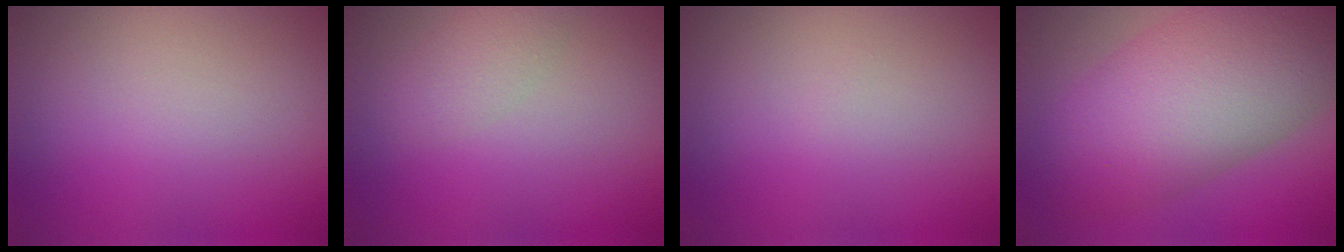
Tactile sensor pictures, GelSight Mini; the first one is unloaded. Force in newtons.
{"total": 2.0, "press": 2.0, "slide": 0.1}
{"total": 0.0}
{"total": 10.2, "press": 10.2, "slide": 0.7}